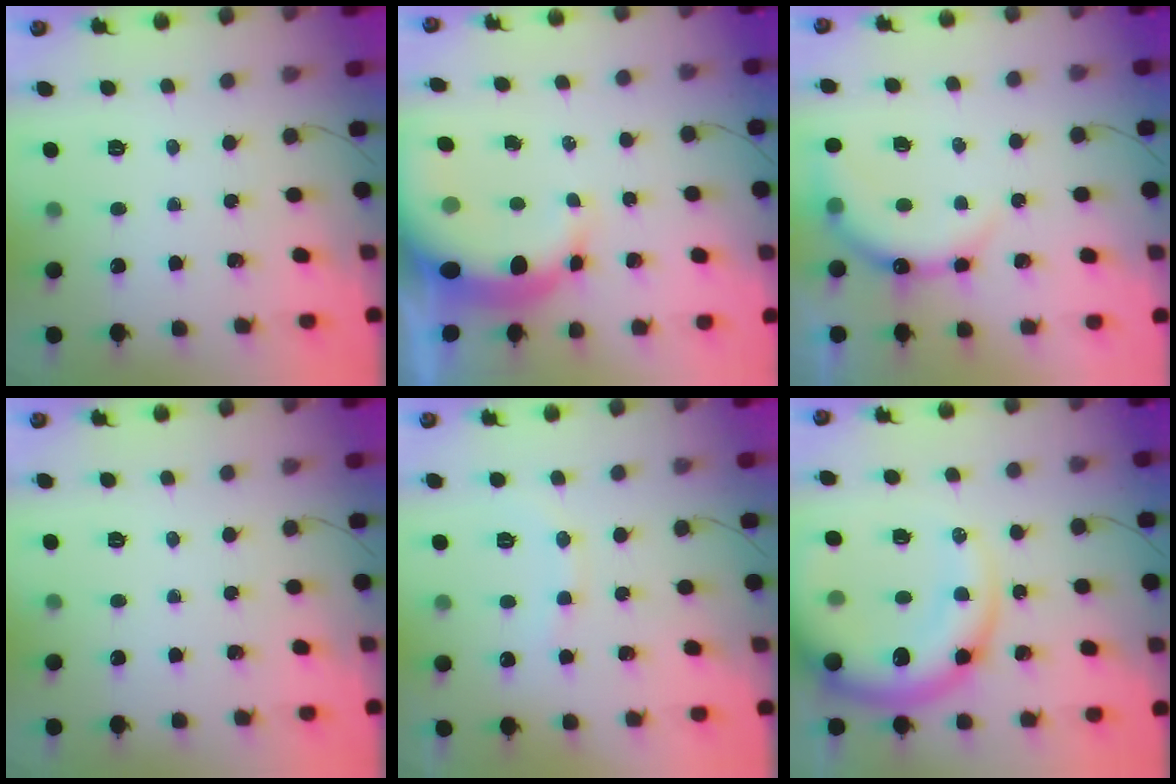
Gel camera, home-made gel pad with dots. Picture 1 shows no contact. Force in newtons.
{"total": 9.6, "press": 9.3, "slide": 2.2}
{"total": 8.9, "press": 8.8, "slide": 0.8}
{"total": 0.0}
{"total": 7.5, "press": 7.4, "slide": 1.1}
{"total": 19.8, "press": 19.1, "slide": 5.0}